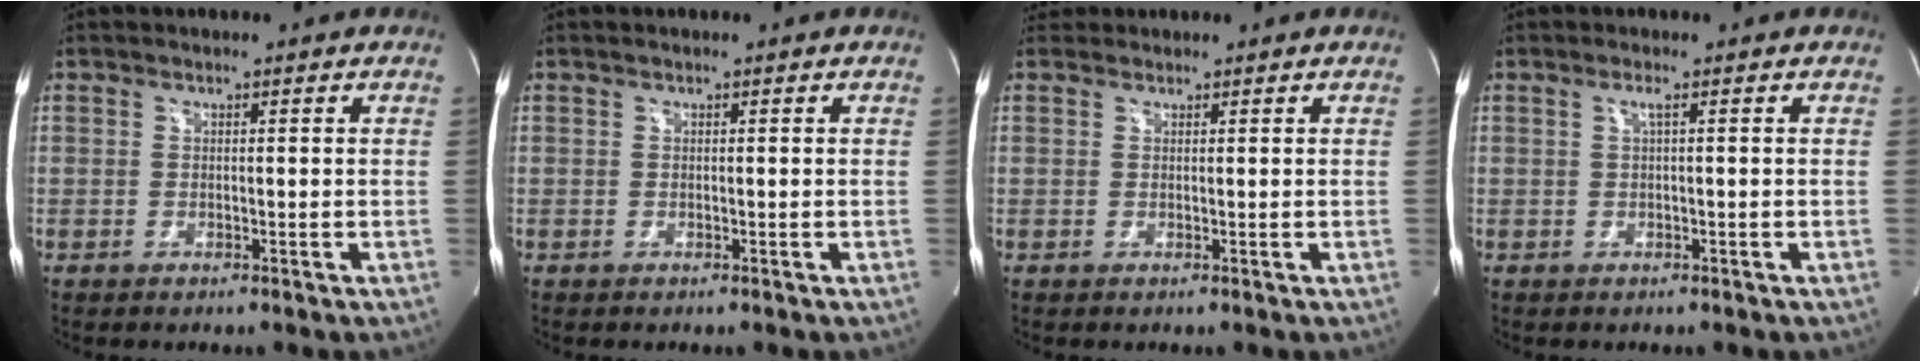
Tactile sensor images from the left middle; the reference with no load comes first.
{"total": 0.0}
{"total": 1.3, "force": [1.2, 0.5, -0.3], "torque": [-0.002, 0.013, 0.020]}
{"total": 0.9, "force": [0.3, -0.3, 0.8], "torque": [-0.021, -0.002, 0.008]}